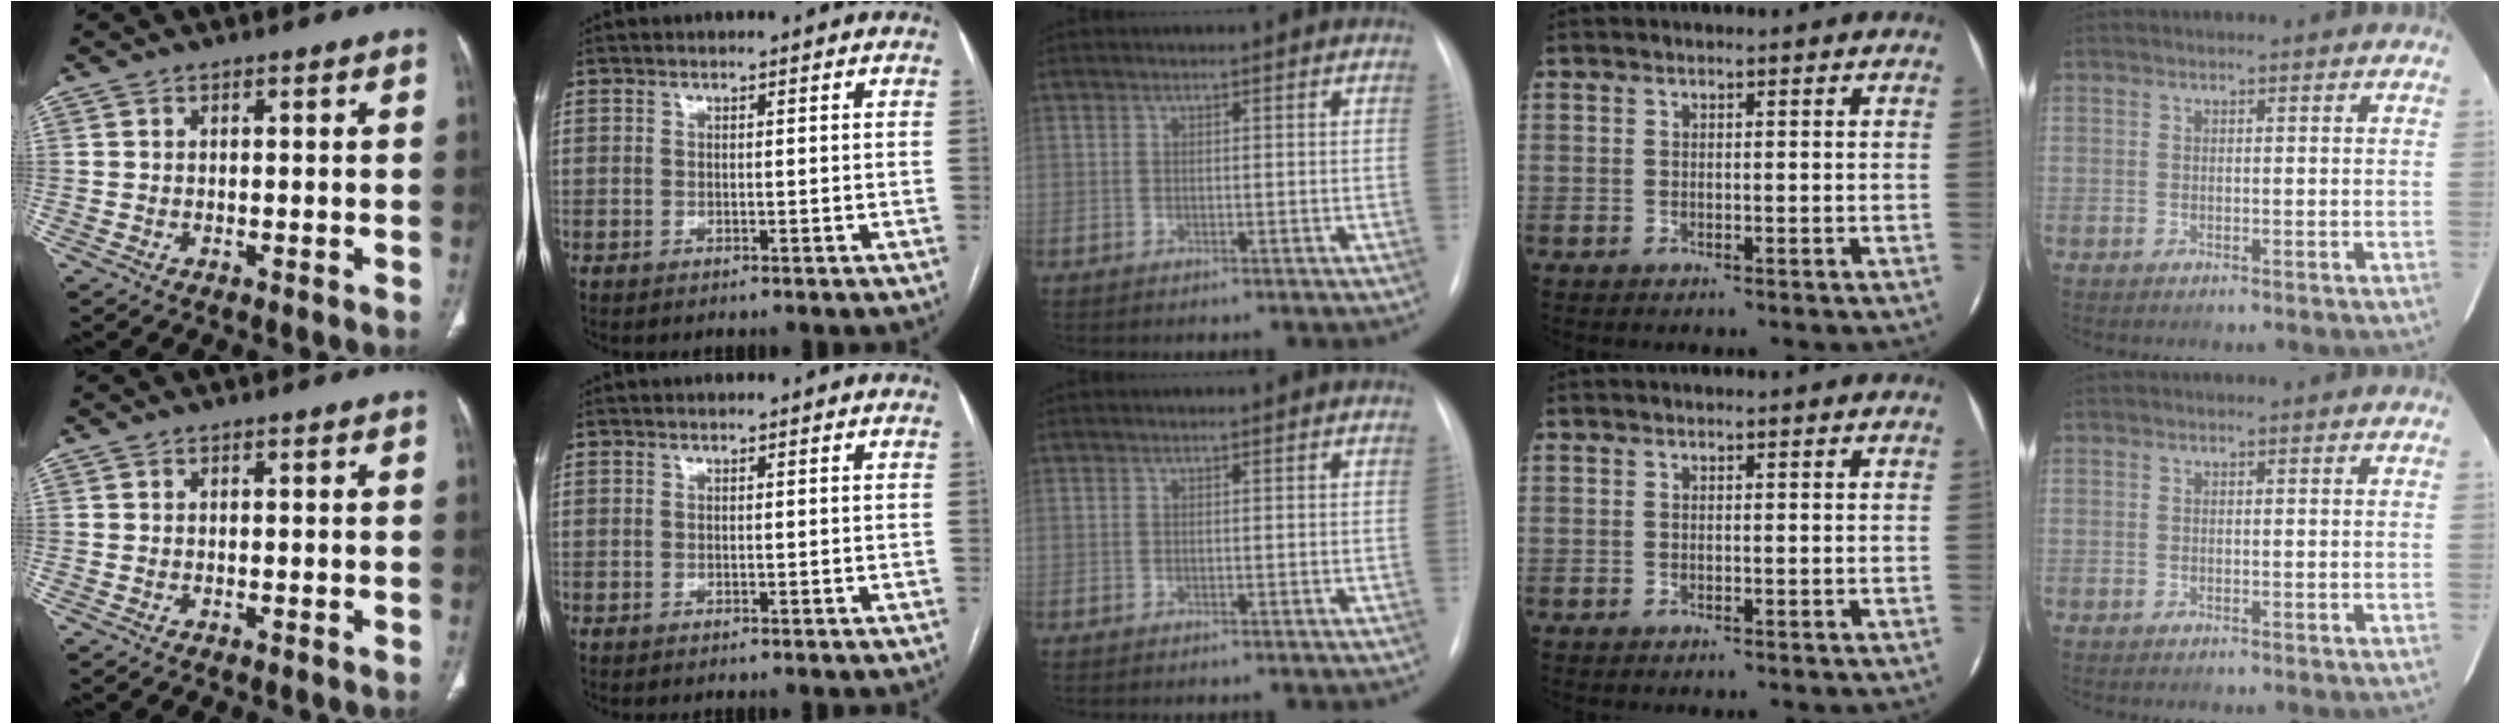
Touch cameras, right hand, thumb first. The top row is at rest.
{}